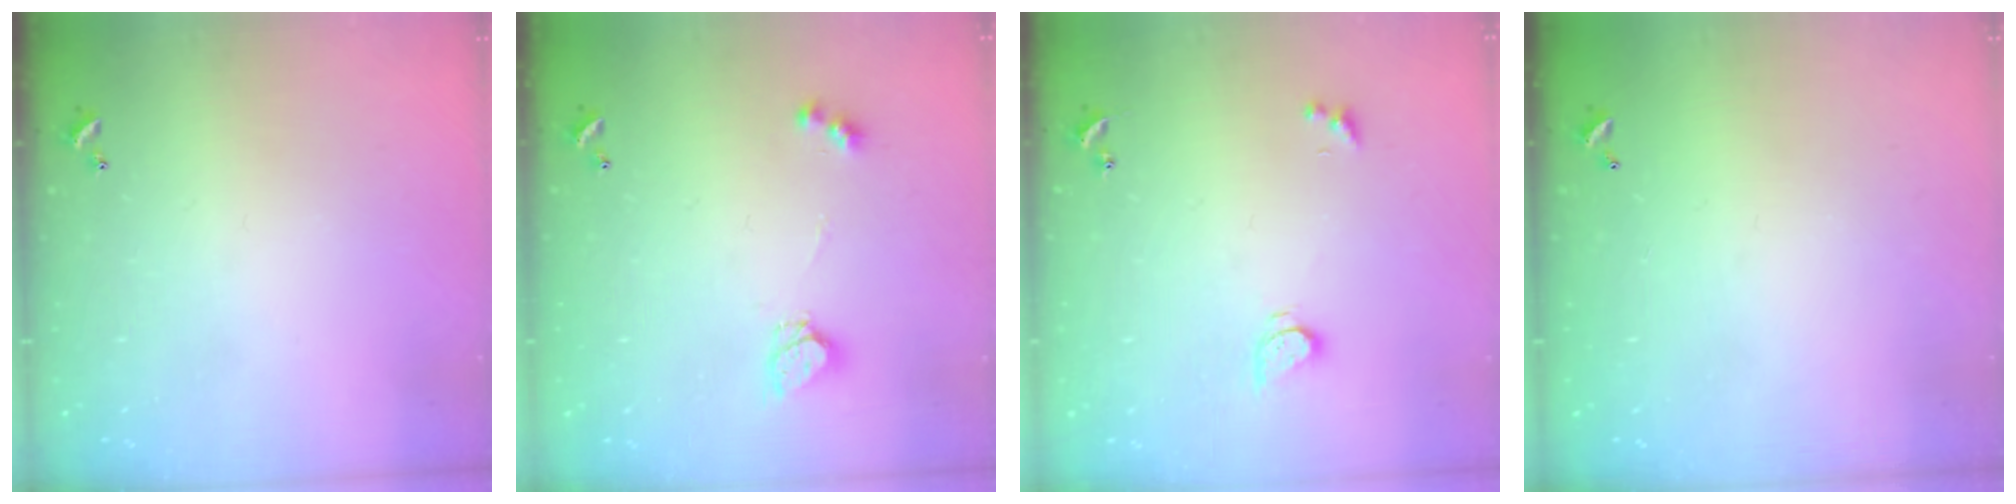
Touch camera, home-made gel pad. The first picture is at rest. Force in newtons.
{"total": 6.3, "press": 6.3, "slide": 0.6}
{"total": 2.4, "press": 2.3, "slide": 0.4}
{"total": 2.8, "press": 2.8, "slide": 0.1}